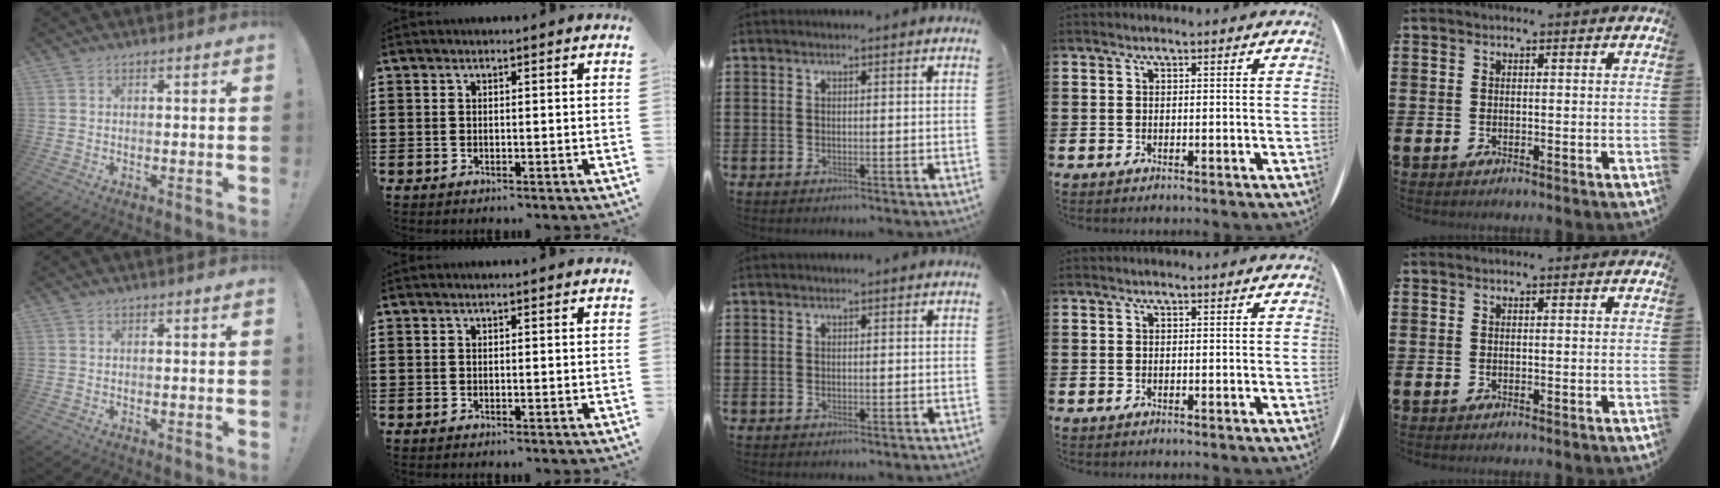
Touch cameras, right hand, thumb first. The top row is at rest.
{}